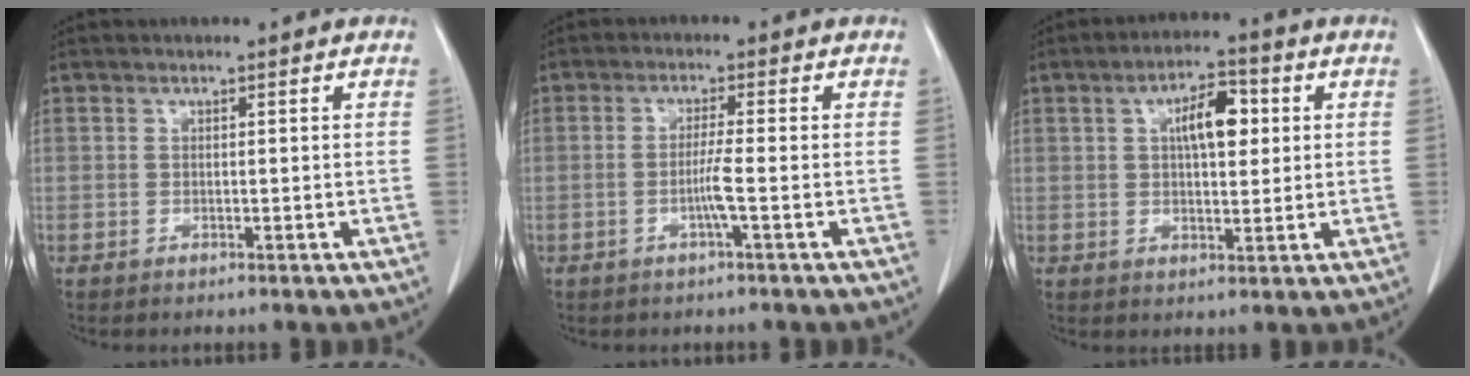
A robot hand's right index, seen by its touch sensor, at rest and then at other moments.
{"total": 3.3, "force": [-1.0, -0.6, 3.0], "torque": [-0.059, -0.004, -0.021]}
{"total": 7.1, "force": [1.9, 2.7, 6.2], "torque": [-0.100, 0.013, 0.028]}